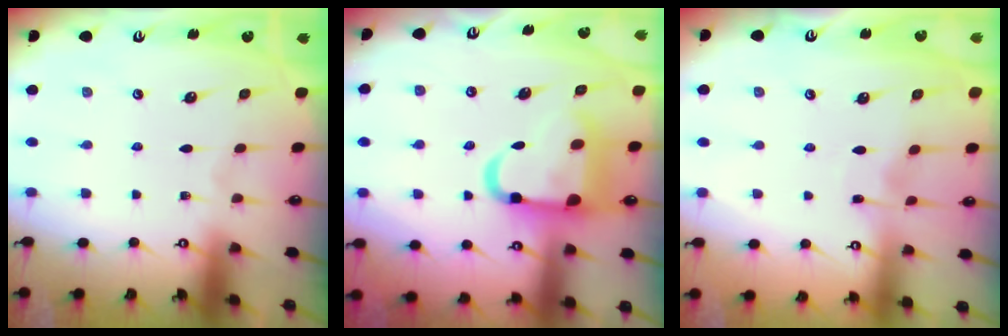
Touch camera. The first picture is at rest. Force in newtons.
{"total": 13.6, "press": 13.5, "slide": 1.6}
{"total": 3.1, "press": 3.0, "slide": 0.3}